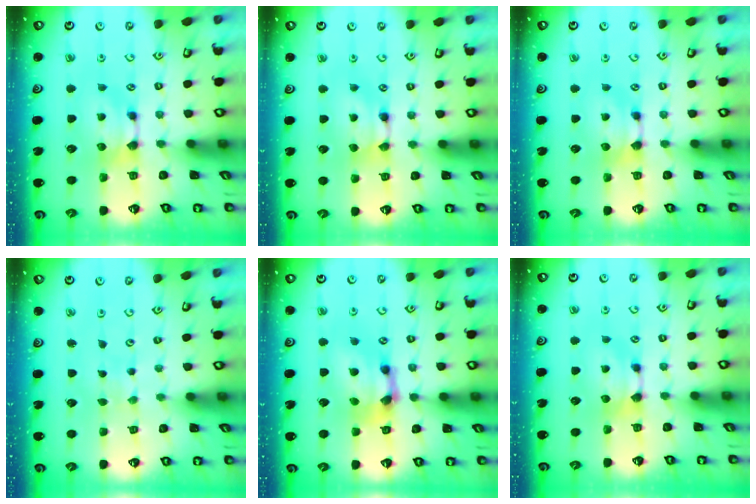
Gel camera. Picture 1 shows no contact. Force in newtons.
{"total": 1.7, "press": 1.7, "slide": 0.1}
{"total": 0.0}
{"total": 5.6, "press": 5.6, "slide": 0.2}
{"total": 4.5, "press": 4.1, "slide": 1.9}
{"total": 0.0}